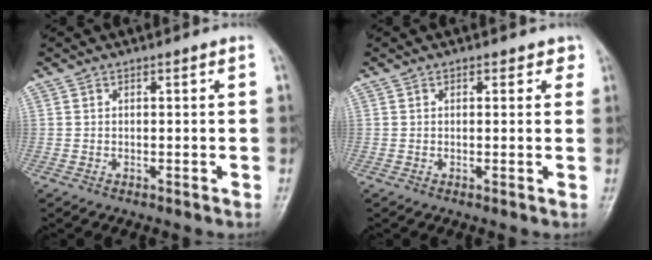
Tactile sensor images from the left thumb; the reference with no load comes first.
{"total": 2.0, "force": [1.1, 1.4, 0.9], "torque": [0.010, -0.001, 0.007]}